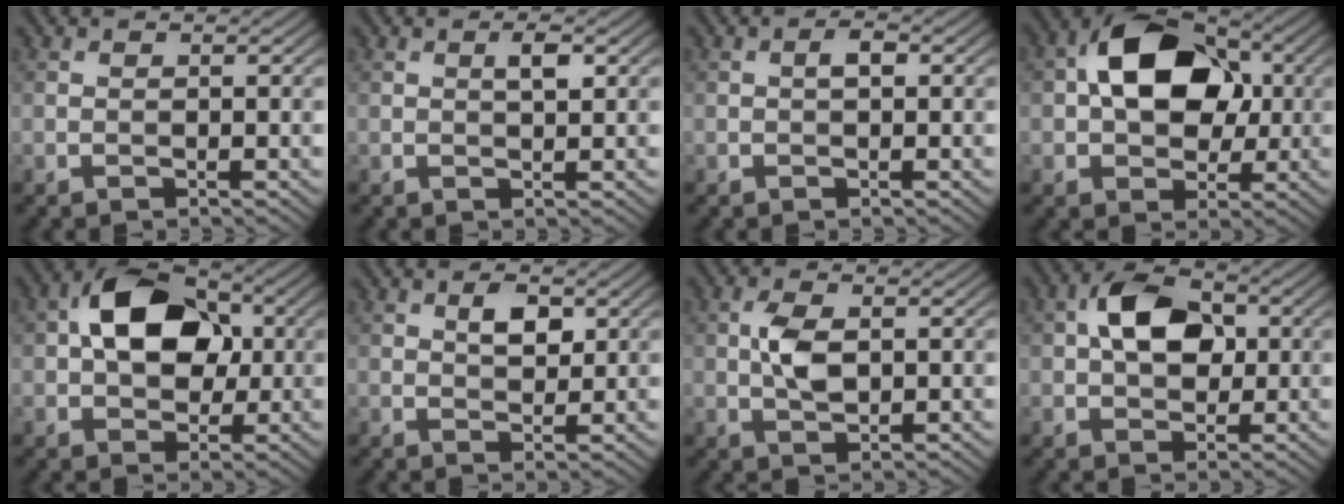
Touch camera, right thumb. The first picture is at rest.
{"total": 1.9, "force": [0.6, 0.5, 1.7], "torque": [-0.031, -0.001, 0.011]}
{"total": 1.4, "force": [0.1, 0.6, 1.2], "torque": [-0.020, 0.003, 0.000]}
{"total": 12.1, "force": [1.6, 8.3, 8.7], "torque": [-0.147, 0.024, 0.015]}
{"total": 10.9, "force": [1.5, 7.4, 7.9], "torque": [-0.138, 0.021, 0.015]}
{"total": 3.1, "force": [1.2, 1.7, 2.4], "torque": [-0.041, -0.001, 0.021]}
{"total": 4.1, "force": [0.4, 2.2, 3.4], "torque": [-0.079, 0.001, 0.009]}
{"total": 7.5, "force": [1.1, 4.9, 5.5], "torque": [-0.099, 0.014, 0.008]}